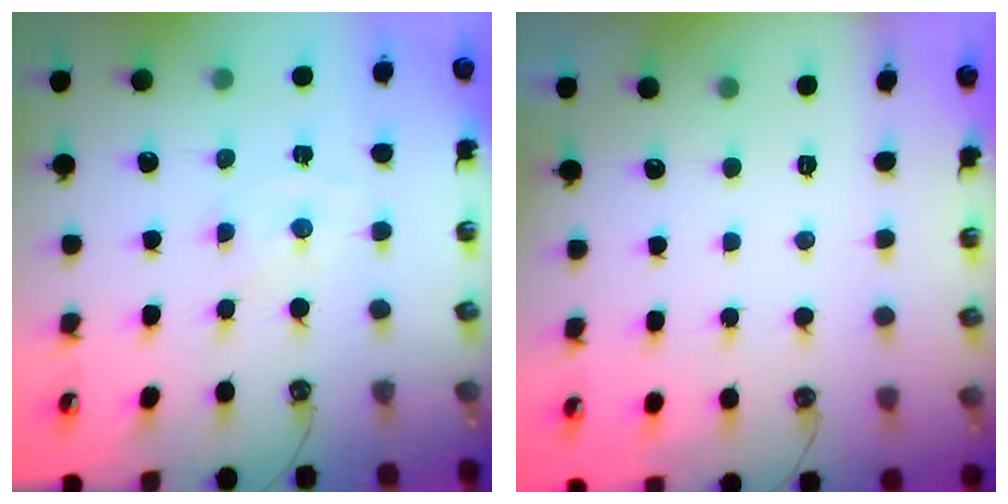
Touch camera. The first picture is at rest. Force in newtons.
{"total": 0.0}